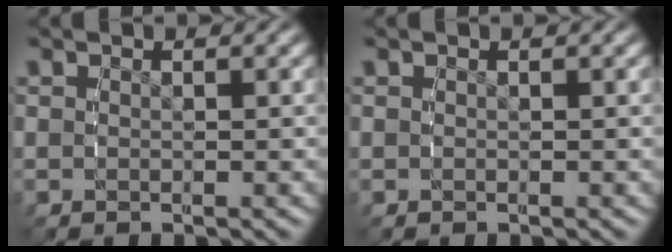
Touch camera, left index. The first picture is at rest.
{"total": 0.0}